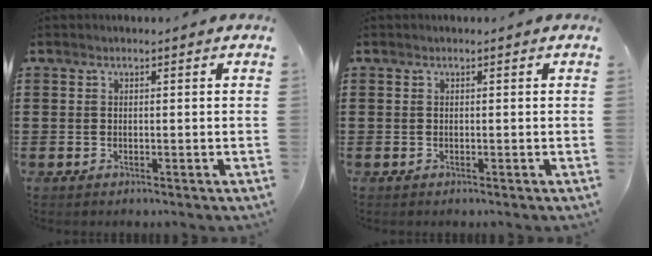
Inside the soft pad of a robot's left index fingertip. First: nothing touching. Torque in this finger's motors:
{"motor_torque": [0.00, 0.00, 0.00, 0.00]}